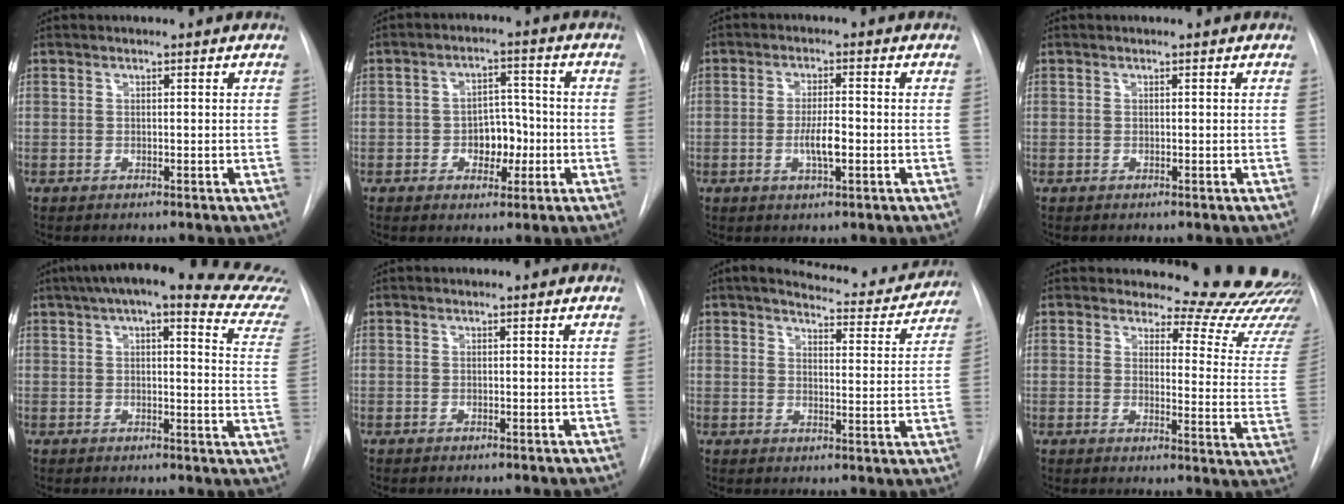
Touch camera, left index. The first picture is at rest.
{"total": 5.6, "force": [-1.5, 3.7, 4.0], "torque": [-0.055, 0.014, -0.020]}
{"total": 4.2, "force": [-1.1, 0.8, 4.0], "torque": [-0.076, -0.003, -0.017]}
{"total": 0.0}
{"total": 22.2, "force": [19.2, 2.4, 10.8], "torque": [-0.145, -0.028, 0.212]}
{"total": 0.0}
{"total": 11.4, "force": [10.8, 2.5, 2.9], "torque": [-0.027, -0.020, 0.122]}
{"total": 18.0, "force": [17.4, 2.7, 3.6], "torque": [-0.018, -0.139, 0.169]}